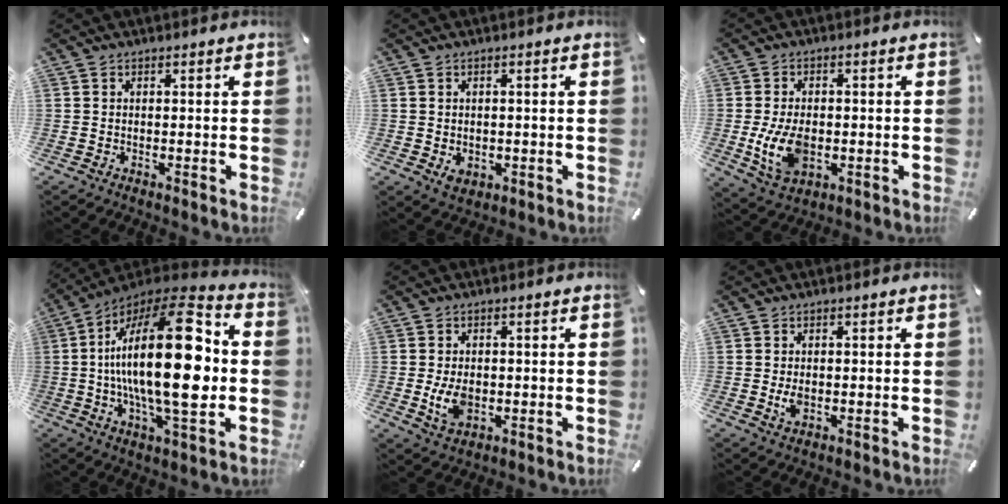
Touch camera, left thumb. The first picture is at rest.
{"total": 2.8, "force": [-0.6, 2.3, 1.4], "torque": [-0.006, -0.003, -0.012]}
{"total": 9.6, "force": [-1.5, 6.3, 7.0], "torque": [-0.159, 0.001, -0.024]}
{"total": 30.6, "force": [0.3, 11.3, 28.4], "torque": [-0.519, -0.010, -0.004]}
{"total": 6.1, "force": [-0.8, 4.2, 4.4], "torque": [-0.095, -0.005, -0.017]}
{"total": 3.0, "force": [-0.3, 1.9, 2.3], "torque": [-0.056, -0.001, -0.010]}